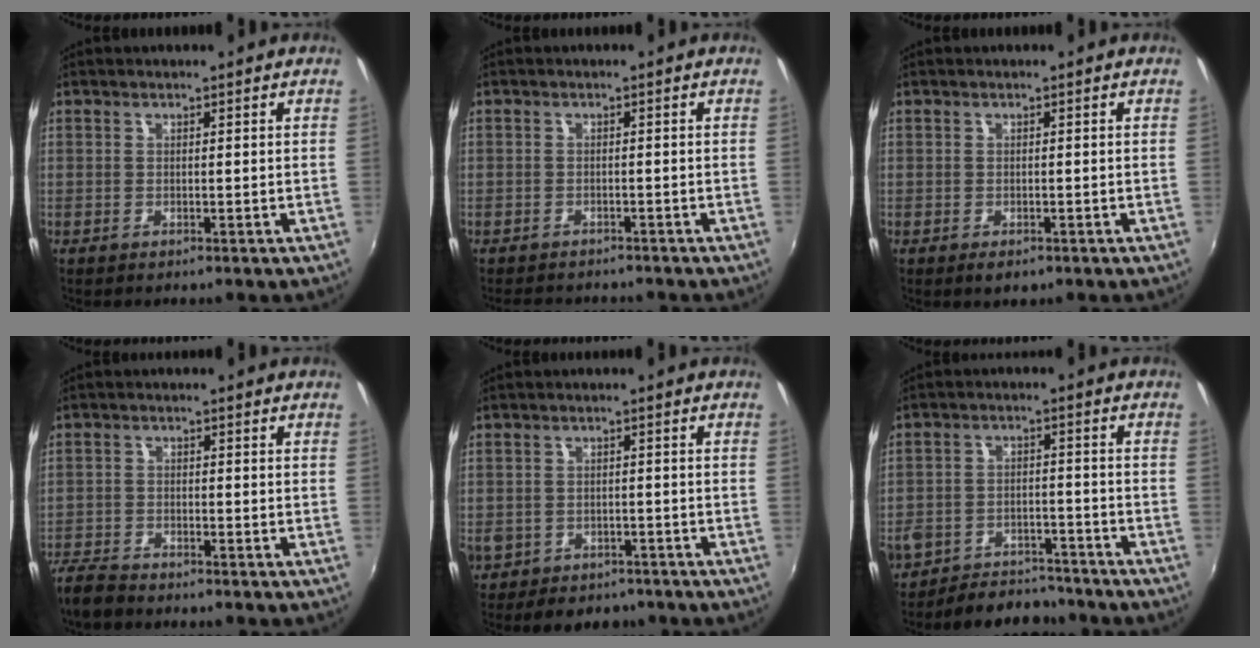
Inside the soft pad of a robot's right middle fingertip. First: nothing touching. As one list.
[{"total": 4.5, "force": [-4.0, 1.6, 1.2], "torque": [-0.034, -0.003, -0.060]}, {"total": 1.9, "force": [-1.2, 1.0, 1.1], "torque": [-0.020, -0.008, -0.018]}, {"total": 5.4, "force": [-5.0, 1.3, 1.7], "torque": [-0.053, -0.016, -0.099]}, {"total": 8.4, "force": [-5.0, 6.1, 2.8], "torque": [-0.083, 0.001, -0.063]}, {"total": 10.5, "force": [-9.1, 4.5, 2.8], "torque": [-0.080, 0.005, -0.129]}]